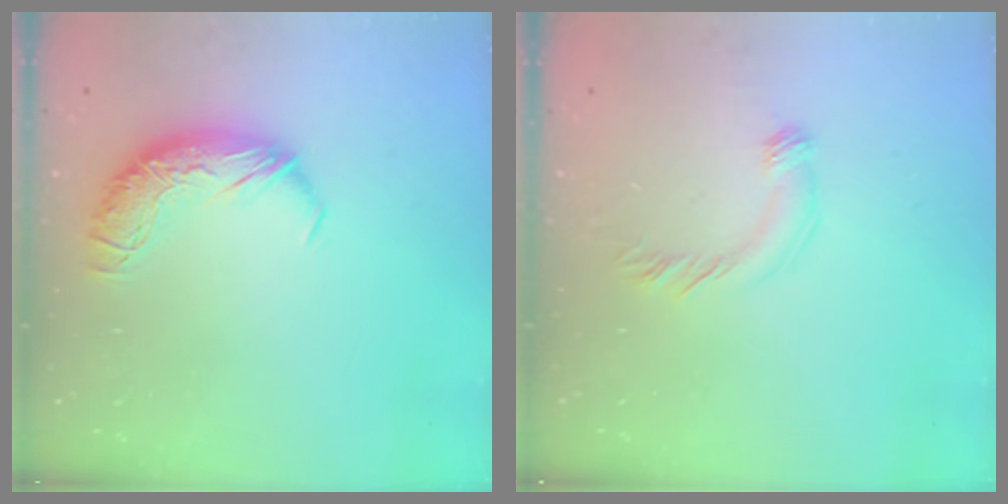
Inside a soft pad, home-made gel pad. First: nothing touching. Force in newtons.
{"total": 3.4, "press": 3.3, "slide": 0.7}